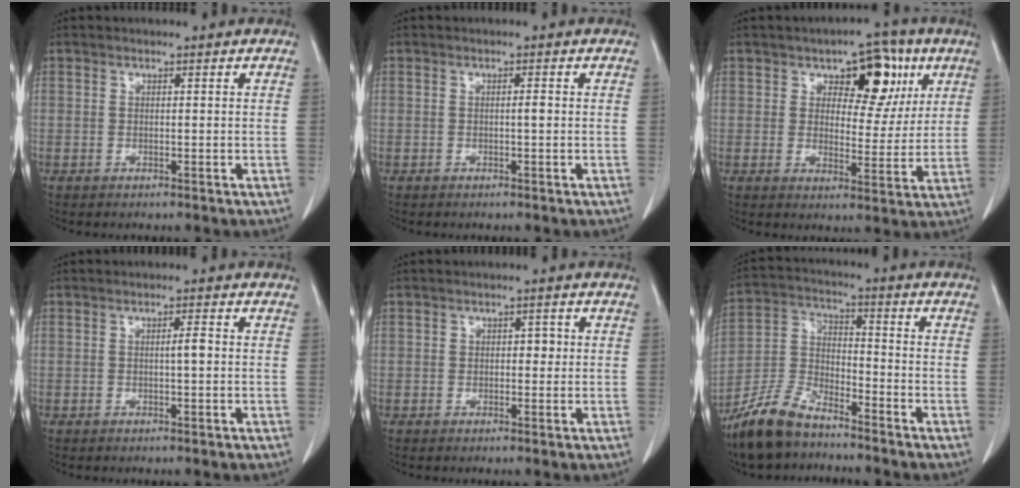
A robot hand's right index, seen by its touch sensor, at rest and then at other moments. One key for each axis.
{"total": 0.9, "fx": -0.1, "fy": 0.1, "fz": 0.9, "tx": -0.013, "ty": 0.001, "tz": -0.003}
{"total": 10.2, "fx": 4.4, "fy": 5.3, "fz": 7.5, "tx": -0.083, "ty": 0.018, "tz": 0.060}
{"total": 1.7, "fx": -0.1, "fy": 0.2, "fz": 1.7, "tx": -0.027, "ty": 0.002, "tz": -0.003}
{"total": 1.9, "fx": 0.1, "fy": 1.2, "fz": 1.5, "tx": -0.014, "ty": 0.005, "tz": -0.002}
{"total": 10.7, "fx": -8.6, "fy": 3.5, "fz": 5.3, "tx": -0.118, "ty": -0.003, "tz": -0.173}